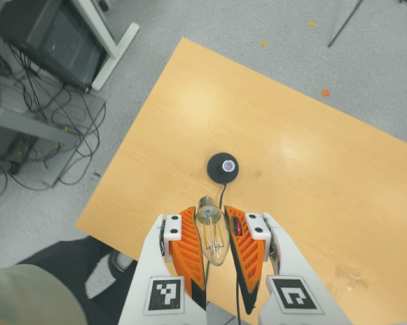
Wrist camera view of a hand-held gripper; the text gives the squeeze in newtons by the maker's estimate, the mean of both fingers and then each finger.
{"total": 21.4, "left": 23.2, "right": 19.6}